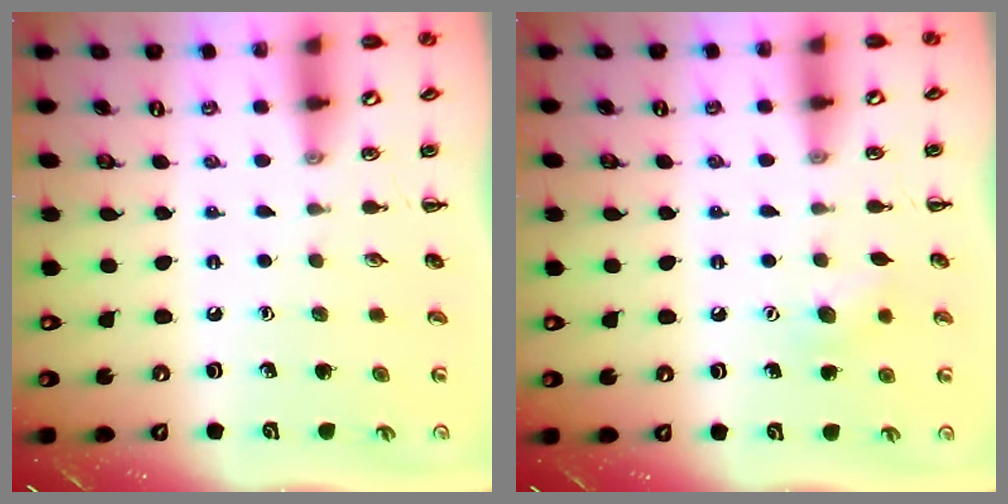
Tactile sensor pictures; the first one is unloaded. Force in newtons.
{"total": 6.5, "press": 6.3, "slide": 1.6}